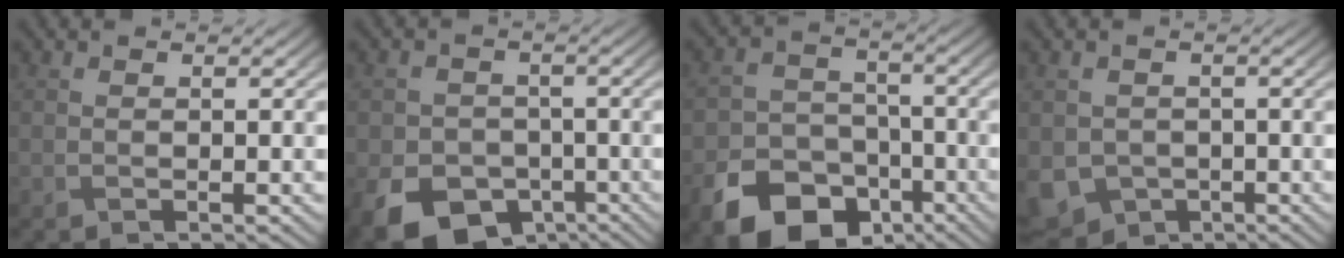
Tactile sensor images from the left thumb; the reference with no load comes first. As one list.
[{"total": 10.1, "force": [-4.9, 7.6, 4.5], "torque": [-0.089, -0.042, -0.087]}, {"total": 12.0, "force": [-7.0, 8.0, 5.7], "torque": [-0.125, -0.036, -0.122]}, {"total": 6.1, "force": [-2.1, 5.1, 2.6], "torque": [-0.070, -0.030, -0.034]}]